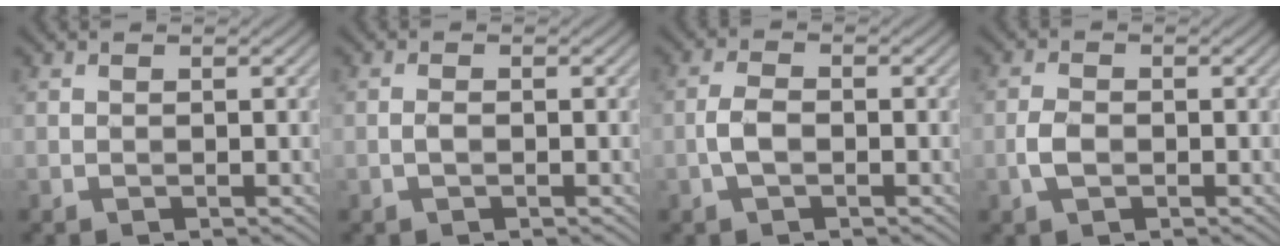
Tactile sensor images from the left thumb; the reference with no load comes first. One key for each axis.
{"total": 1.0, "fx": -0.3, "fy": 0.3, "fz": 0.9, "tx": -0.020, "ty": 0.003, "tz": -0.008}
{"total": 2.7, "fx": -0.9, "fy": 1.2, "fz": 2.2, "tx": -0.049, "ty": 0.005, "tz": -0.022}
{"total": 2.6, "fx": -0.8, "fy": 1.6, "fz": 1.9, "tx": -0.042, "ty": 0.002, "tz": -0.018}